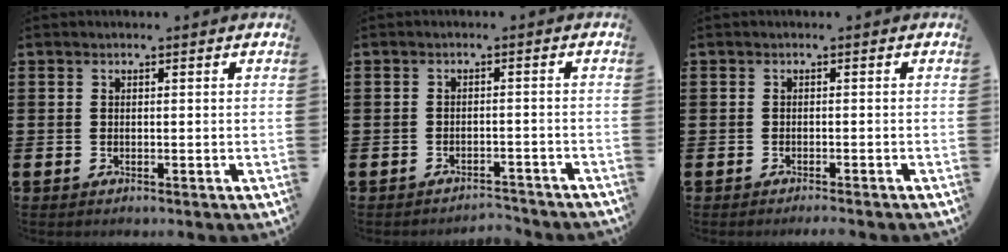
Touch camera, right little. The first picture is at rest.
{"total": 1.9, "force": [-1.9, 0.0, 0.0], "torque": [-0.004, 0.004, -0.042]}
{"total": 0.7, "force": [-0.7, -0.1, 0.2], "torque": [-0.003, -0.002, -0.014]}